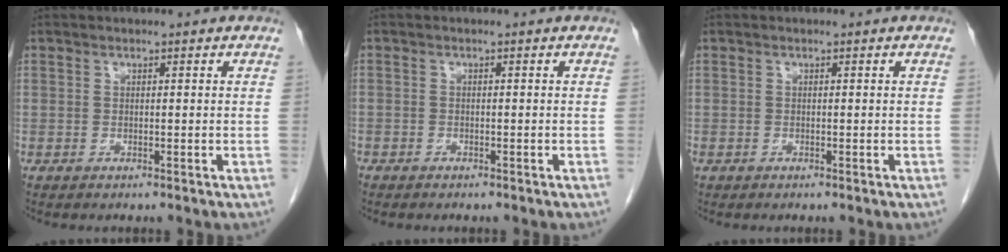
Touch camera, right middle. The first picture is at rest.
{"total": 1.0, "force": [-0.8, 0.6, 0.1], "torque": [-0.006, 0.002, -0.014]}
{"total": 0.0}